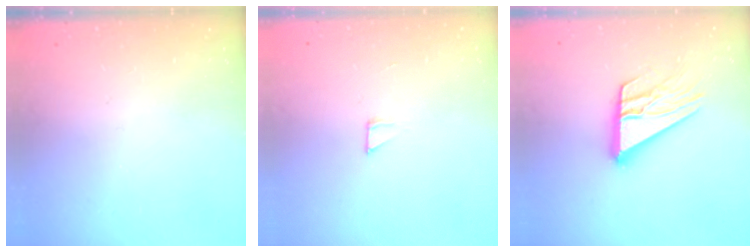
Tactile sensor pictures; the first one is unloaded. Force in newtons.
{"total": 2.6, "press": 2.6, "slide": 0.1}
{"total": 15.4, "press": 15.3, "slide": 1.4}